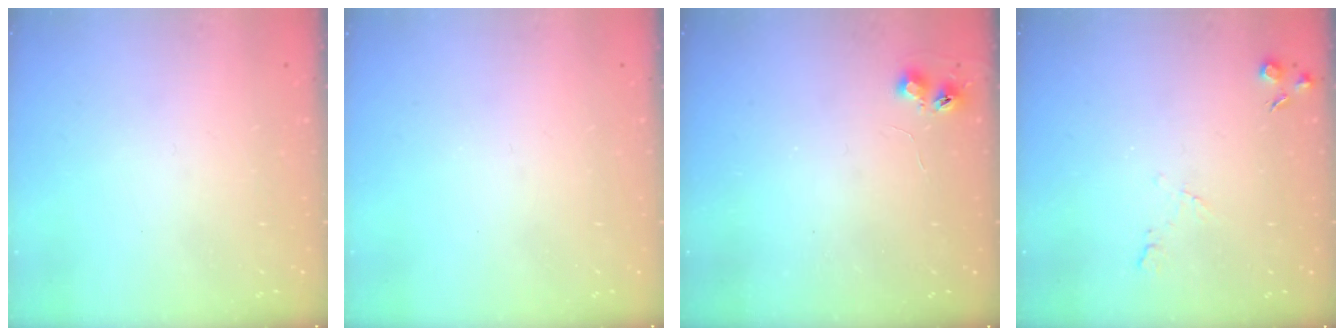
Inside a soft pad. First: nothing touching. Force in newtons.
{"total": 0.0}
{"total": 4.4, "press": 4.4, "slide": 0.5}
{"total": 5.0, "press": 5.0, "slide": 0.8}